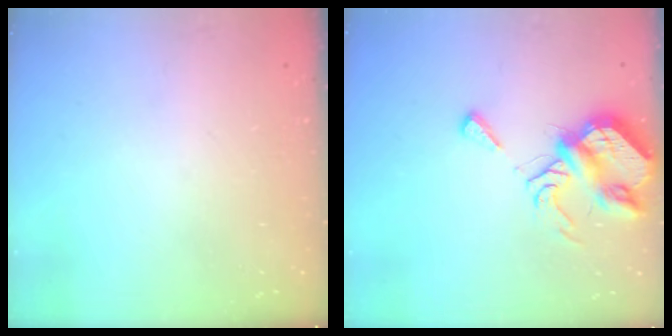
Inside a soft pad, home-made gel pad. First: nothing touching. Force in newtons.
{"total": 8.9, "press": 8.8, "slide": 1.3}